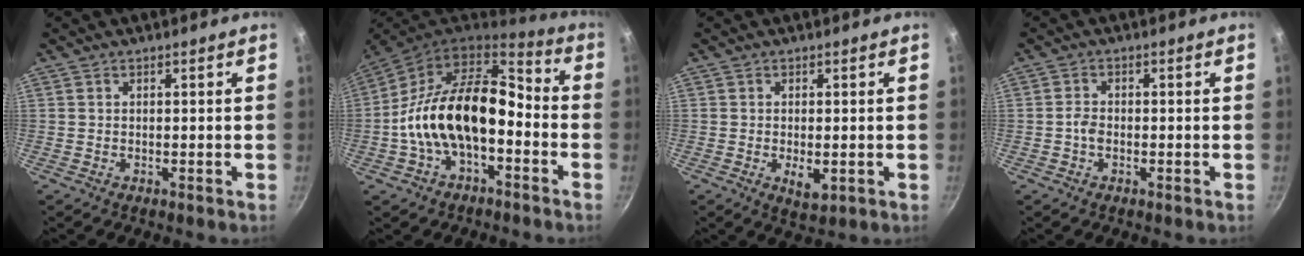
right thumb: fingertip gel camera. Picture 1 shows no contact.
{"total": 20.2, "force": [-3.8, 11.6, 16.1], "torque": [-0.261, 0.057, -0.081]}
{"total": 3.9, "force": [-0.8, 1.9, 3.3], "torque": [-0.051, -0.008, -0.006]}
{"total": 1.8, "force": [-0.6, 1.2, 1.2], "torque": [-0.029, 0.010, -0.012]}